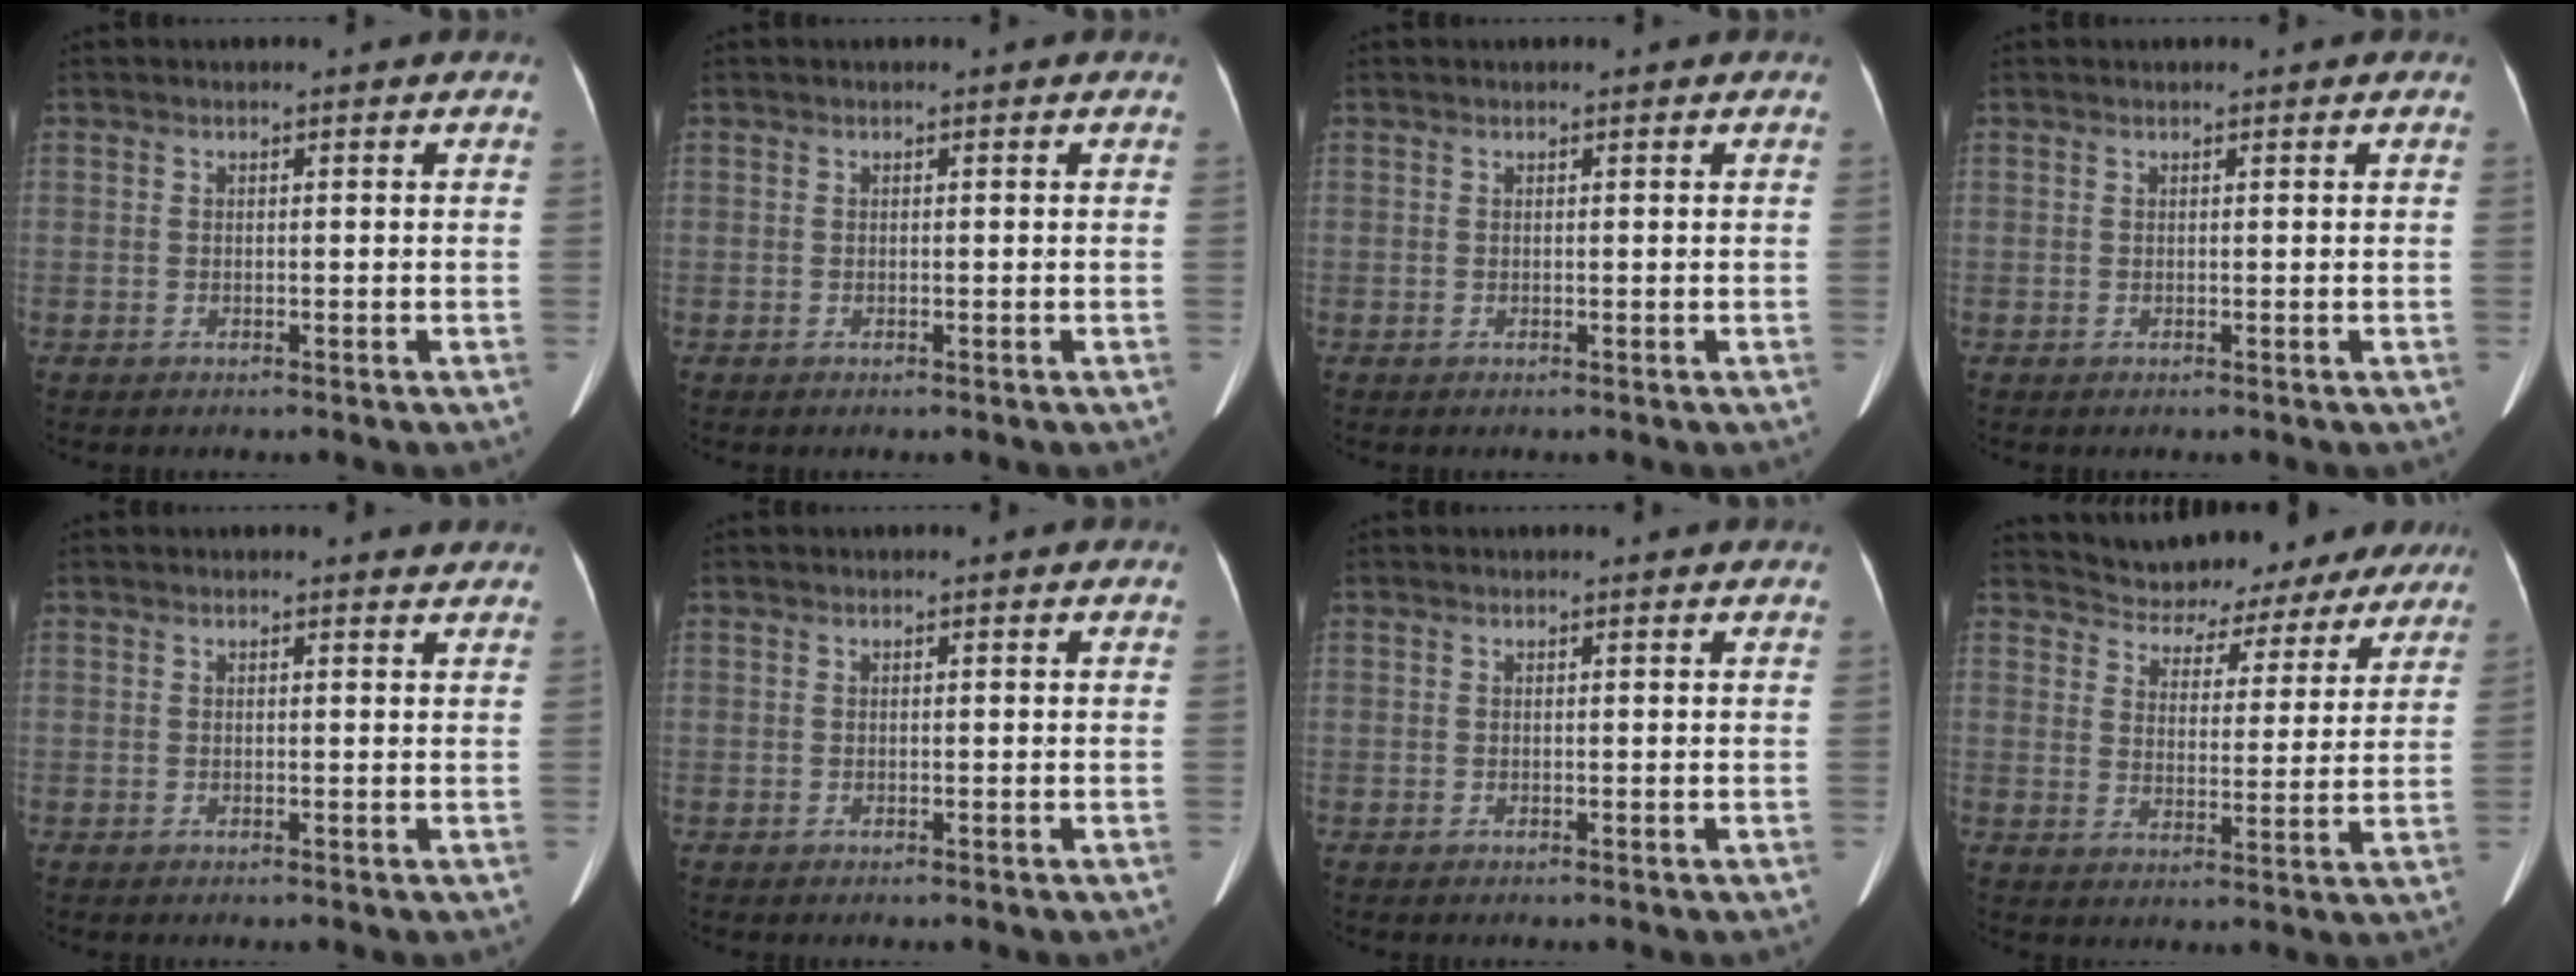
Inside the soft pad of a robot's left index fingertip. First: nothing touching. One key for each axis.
{"total": 0.0}
{"total": 0.8, "fx": 0.6, "fy": 0.3, "fz": 0.4, "tx": -0.003, "ty": 0.001, "tz": 0.005}
{"total": 1.4, "fx": 1.2, "fy": 0.4, "fz": 0.7, "tx": -0.004, "ty": 0.005, "tz": 0.011}
{"total": 2.2, "fx": 2.2, "fy": 0.4, "fz": 0.2, "tx": -0.002, "ty": -0.016, "tz": 0.013}
{"total": 0.9, "fx": 0.8, "fy": 0.2, "fz": 0.3, "tx": -0.005, "ty": -0.001, "tz": 0.006}
{"total": 2.2, "fx": 2.1, "fy": 0.2, "fz": 0.6, "tx": -0.007, "ty": -0.003, "tz": 0.016}
{"total": 17.8, "fx": 16.4, "fy": 6.1, "fz": 3.0, "tx": -0.029, "ty": -0.008, "tz": 0.200}